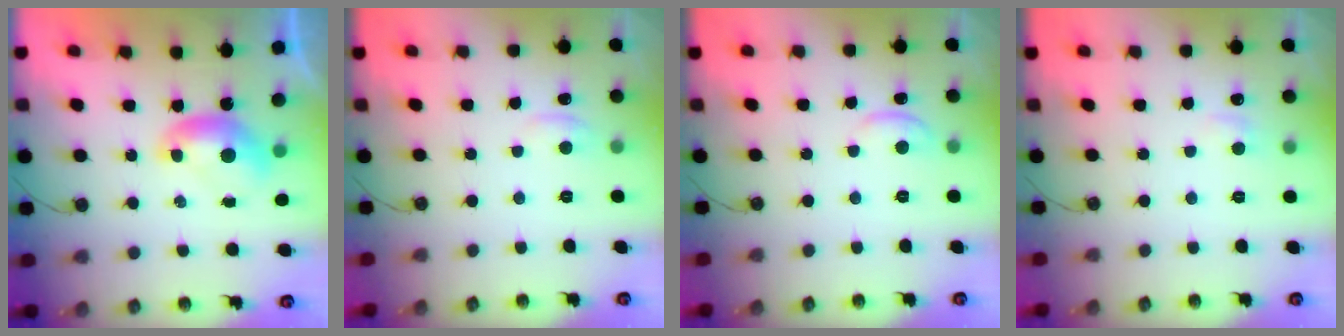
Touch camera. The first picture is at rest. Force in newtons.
{"total": 1.6, "press": 1.5, "slide": 0.5}
{"total": 0.9, "press": 0.8, "slide": 0.4}
{"total": 0.9, "press": 0.5, "slide": 0.8}